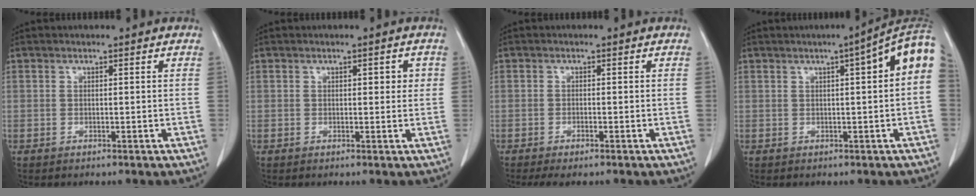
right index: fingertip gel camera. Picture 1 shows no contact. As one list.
[{"total": 2.2, "force": [0.6, 1.1, 1.9], "torque": [-0.018, 0.004, 0.005]}, {"total": 2.8, "force": [-2.1, 0.6, 1.8], "torque": [-0.028, -0.006, -0.028]}, {"total": 8.6, "force": [2.8, 0.7, 8.1], "torque": [-0.094, 0.030, 0.025]}]